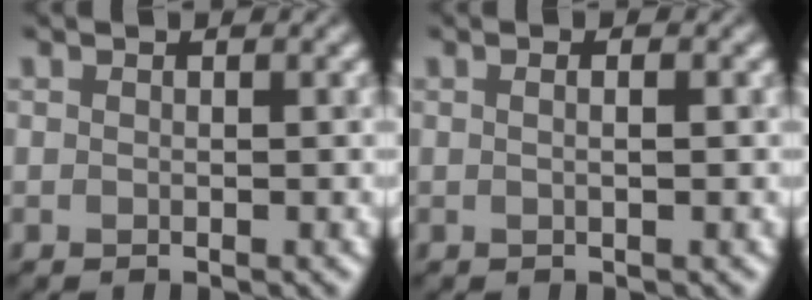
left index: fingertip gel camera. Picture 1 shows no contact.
{"total": 1.8, "force": [0.6, 0.8, 1.5], "torque": [-0.005, 0.004, -0.010]}